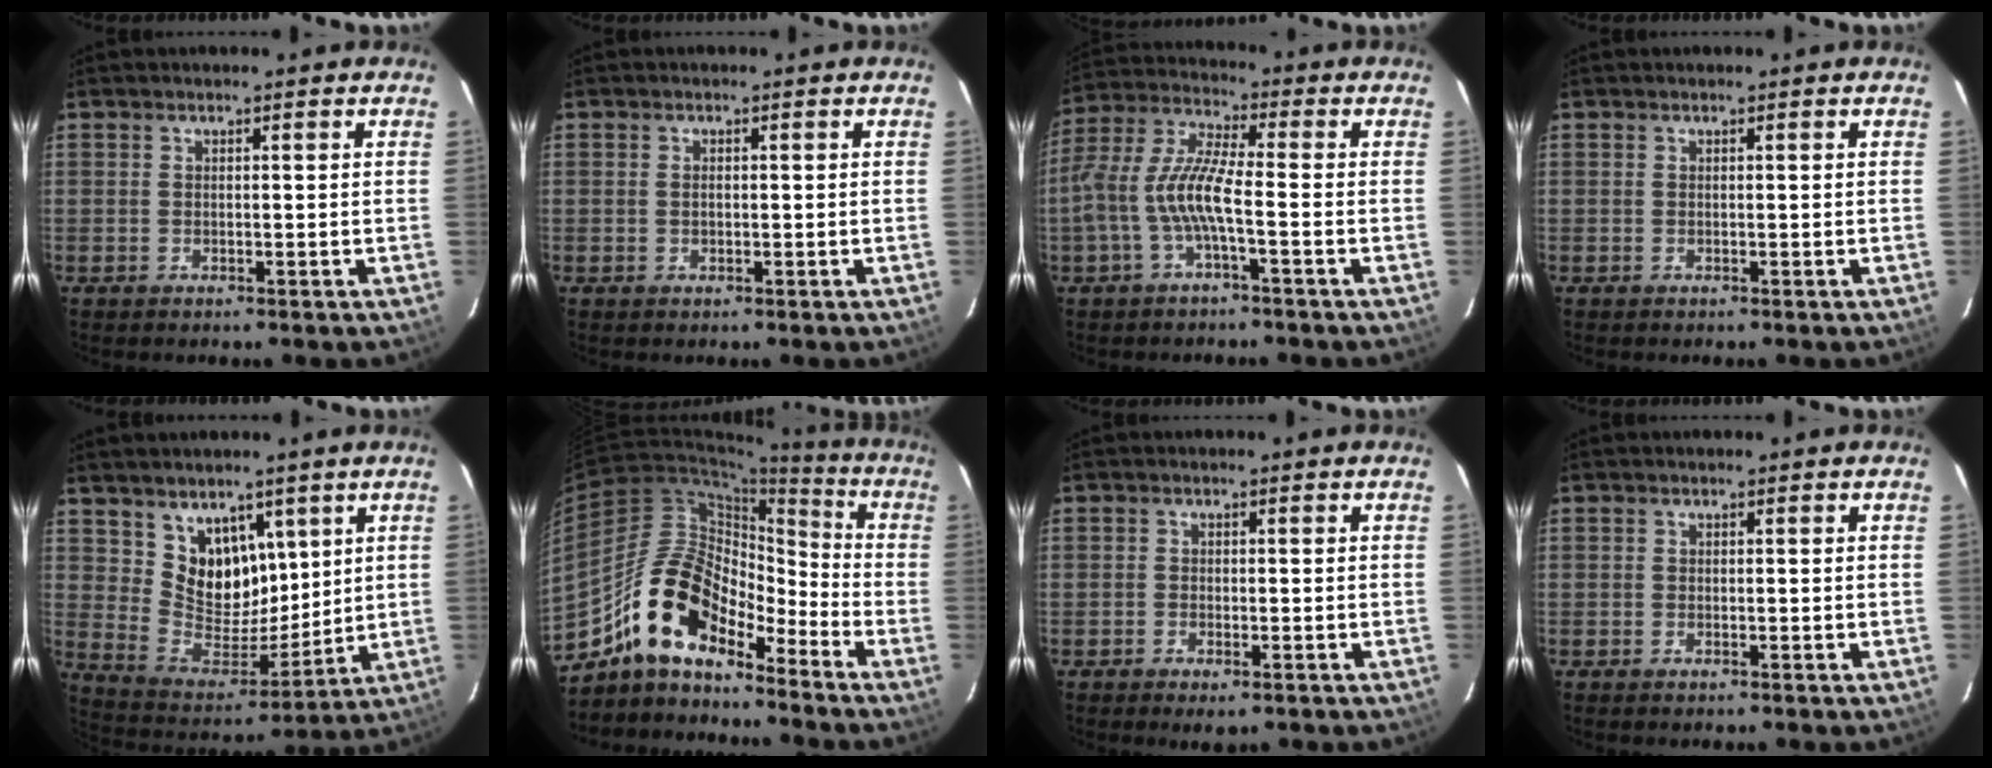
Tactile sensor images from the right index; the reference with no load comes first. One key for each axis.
{"total": 1.3, "fx": 0.0, "fy": 0.8, "fz": 1.0, "tx": -0.018, "ty": 0.002, "tz": 0.000}
{"total": 9.4, "fx": -2.7, "fy": 1.6, "fz": 8.9, "tx": -0.203, "ty": 0.007, "tz": -0.051}
{"total": 0.0}
{"total": 11.6, "fx": 6.2, "fy": 8.4, "fz": 5.0, "tx": -0.085, "ty": -0.005, "tz": 0.132}
{"total": 14.3, "fx": -11.1, "fy": 5.6, "fz": 7.0, "tx": -0.124, "ty": 0.020, "tz": -0.214}
{"total": 2.7, "fx": -1.7, "fy": 1.2, "fz": 1.7, "tx": -0.041, "ty": -0.005, "tz": -0.030}
{"total": 0.5, "fx": -0.4, "fy": 0.2, "fz": 0.2, "tx": -0.005, "ty": -0.001, "tz": -0.009}